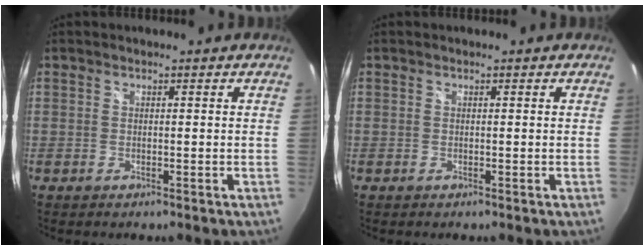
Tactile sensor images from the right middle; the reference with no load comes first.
{"total": 0.0}